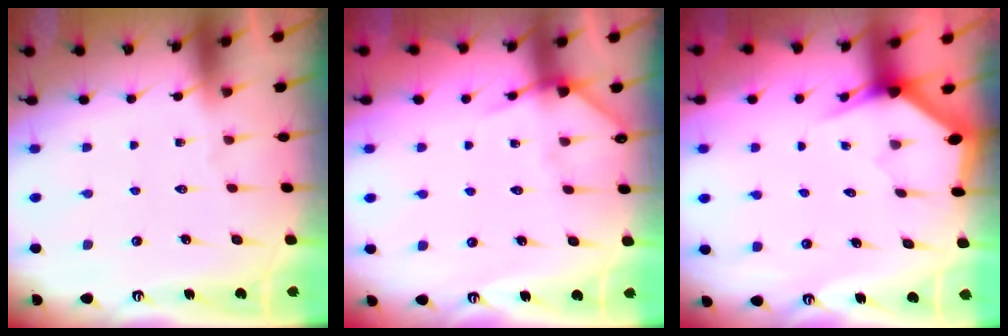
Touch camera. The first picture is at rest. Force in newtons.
{"total": 5.2, "press": 5.2, "slide": 0.5}
{"total": 3.2, "press": 3.2, "slide": 0.1}